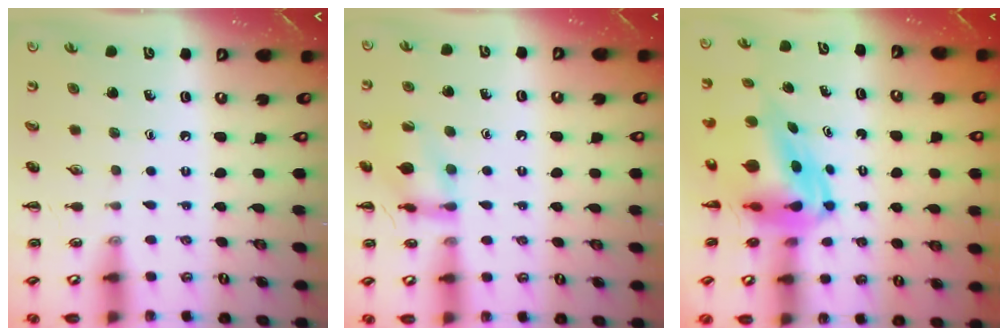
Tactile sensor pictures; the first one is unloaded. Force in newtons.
{"total": 13.1, "press": 13.0, "slide": 0.6}
{"total": 7.2, "press": 6.9, "slide": 2.3}